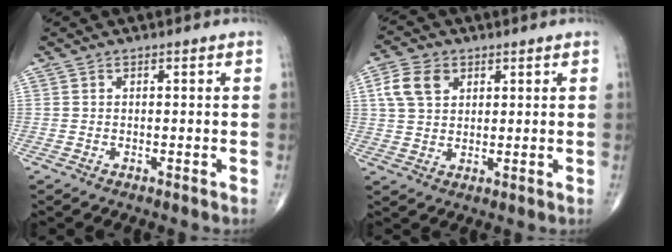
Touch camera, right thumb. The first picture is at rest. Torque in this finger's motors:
{"motor_torque": [-0.17, 0.21, 0.12, 0.10, 0.07]}